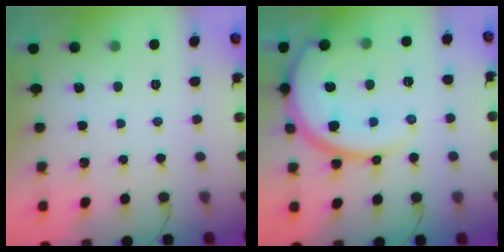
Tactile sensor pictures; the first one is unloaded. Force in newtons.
{"total": 18.7, "press": 18.6, "slide": 2.1}